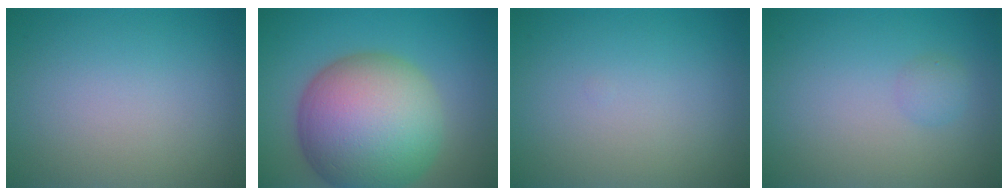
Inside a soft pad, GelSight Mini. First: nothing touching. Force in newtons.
{"total": 14.2, "press": 14.2, "slide": 0.5}
{"total": 0.0}
{"total": 1.1, "press": 1.1, "slide": 0.1}